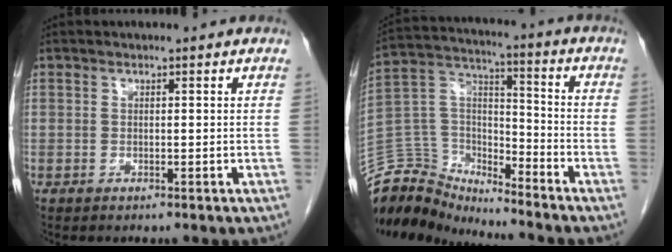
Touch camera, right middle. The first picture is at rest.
{"total": 11.7, "force": [-11.4, 2.6, 0.0], "torque": [-0.001, 0.064, -0.222]}